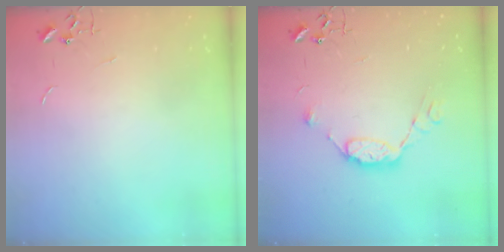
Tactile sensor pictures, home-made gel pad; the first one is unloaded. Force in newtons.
{"total": 10.1, "press": 10.0, "slide": 0.6}